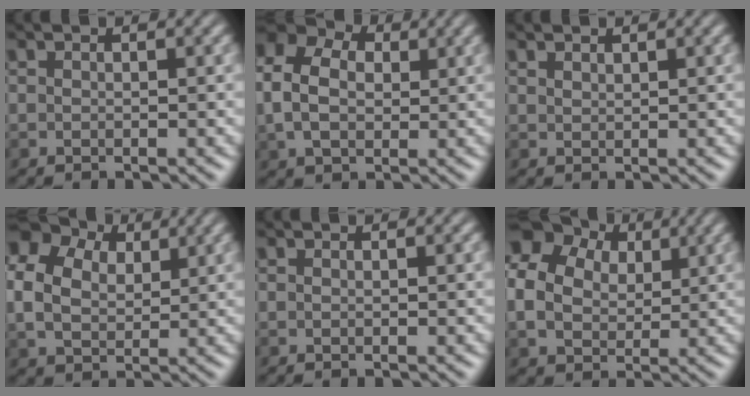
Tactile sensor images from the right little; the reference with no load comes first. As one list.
[{"total": 6.8, "force": [0.5, 5.0, 4.6], "torque": [-0.117, 0.014, 0.009]}, {"total": 1.2, "force": [1.1, 0.5, 0.3], "torque": [-0.013, -0.005, 0.030]}, {"total": 8.4, "force": [3.0, 6.3, 4.6], "torque": [-0.117, 0.026, 0.049]}, {"total": 0.0}, {"total": 9.0, "force": [2.6, 6.9, 5.1], "torque": [-0.120, 0.025, 0.042]}]